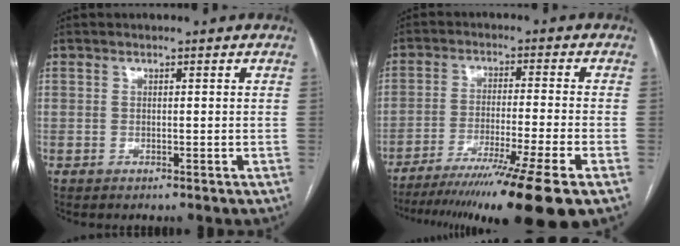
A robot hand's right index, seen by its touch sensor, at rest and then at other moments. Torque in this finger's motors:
{"motor_torque": [1.66, -0.47, 1.05, 0.21]}